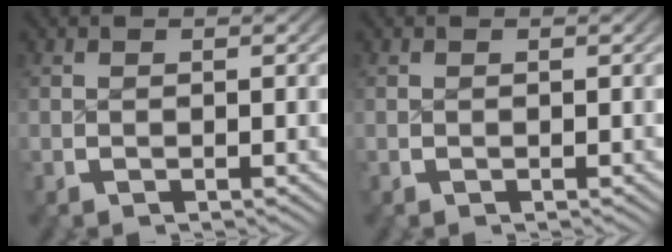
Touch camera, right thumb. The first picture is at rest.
{"total": 0.0}